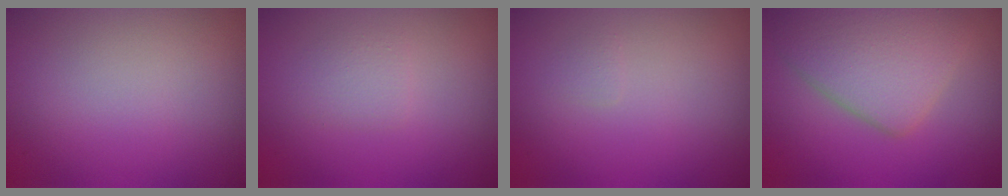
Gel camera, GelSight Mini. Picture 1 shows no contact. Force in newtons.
{"total": 1.3, "press": 1.3, "slide": 0.1}
{"total": 0.5, "press": 0.5, "slide": 0.1}
{"total": 5.9, "press": 5.9, "slide": 0.3}